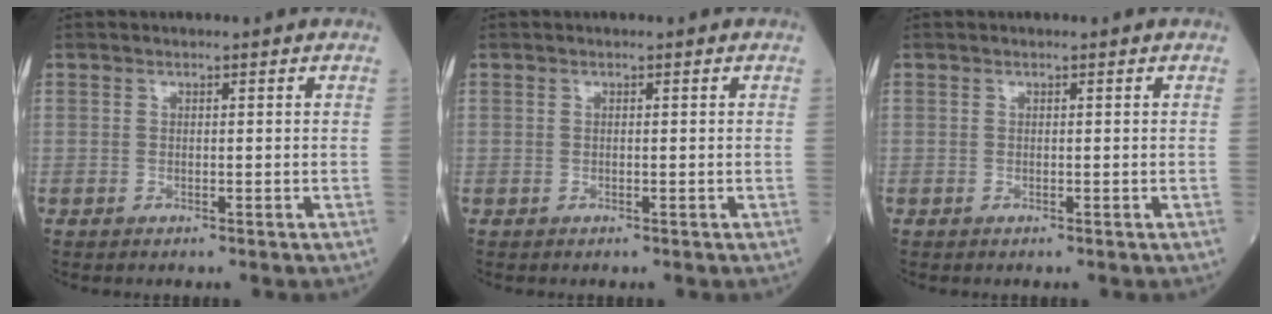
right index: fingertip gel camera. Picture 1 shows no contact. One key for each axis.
{"total": 0.0}
{"total": 0.0}